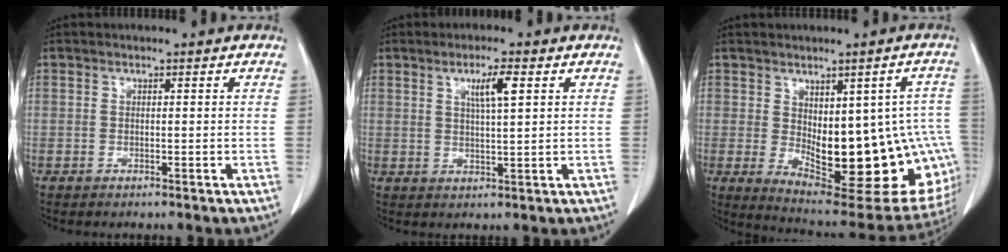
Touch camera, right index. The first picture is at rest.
{"total": 4.4, "force": [1.8, 0.2, 4.0], "torque": [-0.068, -0.002, 0.031]}
{"total": 22.2, "force": [-2.9, 8.8, 20.1], "torque": [-0.195, 0.001, -0.010]}